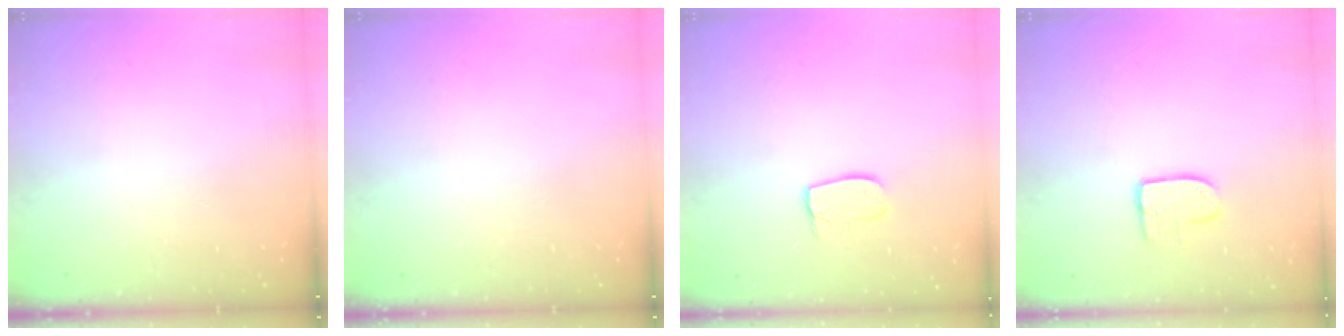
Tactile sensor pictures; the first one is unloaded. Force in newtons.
{"total": 0.0}
{"total": 7.6, "press": 7.6, "slide": 0.2}
{"total": 7.9, "press": 7.9, "slide": 0.5}